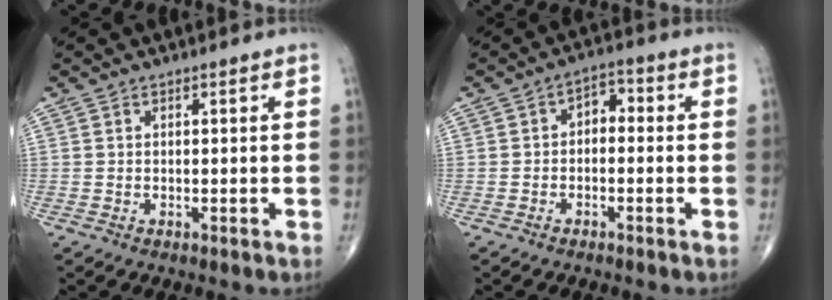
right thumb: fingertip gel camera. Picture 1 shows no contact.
{"total": 3.9, "force": [-0.3, 2.5, 2.9], "torque": [-0.027, 0.022, -0.018]}